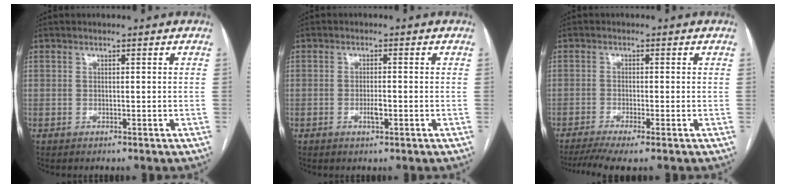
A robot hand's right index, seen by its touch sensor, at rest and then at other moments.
{"total": 2.1, "force": [-0.7, 0.5, 1.9], "torque": [-0.036, -0.001, -0.012]}
{"total": 5.9, "force": [-4.2, 0.2, 4.2], "torque": [-0.069, -0.009, -0.071]}